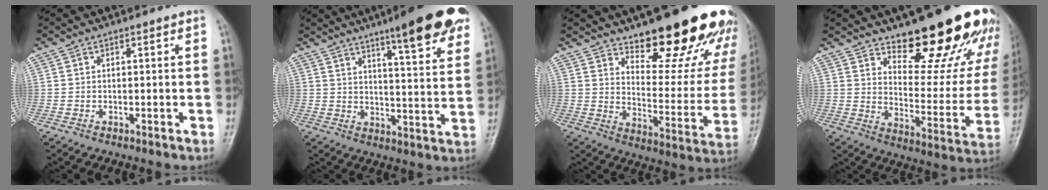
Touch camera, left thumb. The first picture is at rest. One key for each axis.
{"total": 16.6, "fx": 10.5, "fy": 3.0, "fz": 12.5, "tx": -0.139, "ty": -0.047, "tz": 0.139}
{"total": 22.8, "fx": 16.6, "fy": 7.7, "fz": 13.6, "tx": -0.129, "ty": -0.118, "tz": 0.228}
{"total": 22.5, "fx": 16.7, "fy": 8.0, "fz": 12.9, "tx": -0.119, "ty": -0.124, "tz": 0.228}